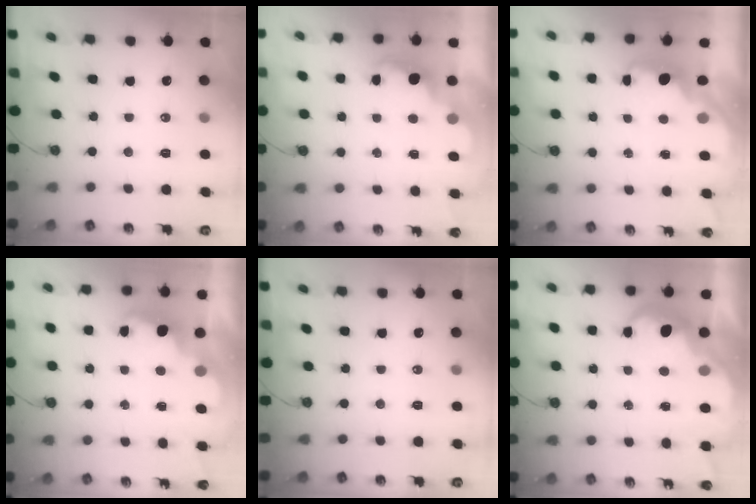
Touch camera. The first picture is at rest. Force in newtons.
{"total": 2.5, "press": 2.5, "slide": 0.5}
{"total": 2.4, "press": 2.2, "slide": 0.8}
{"total": 2.5, "press": 2.5, "slide": 0.5}
{"total": 0.0}
{"total": 7.6, "press": 7.5, "slide": 0.6}